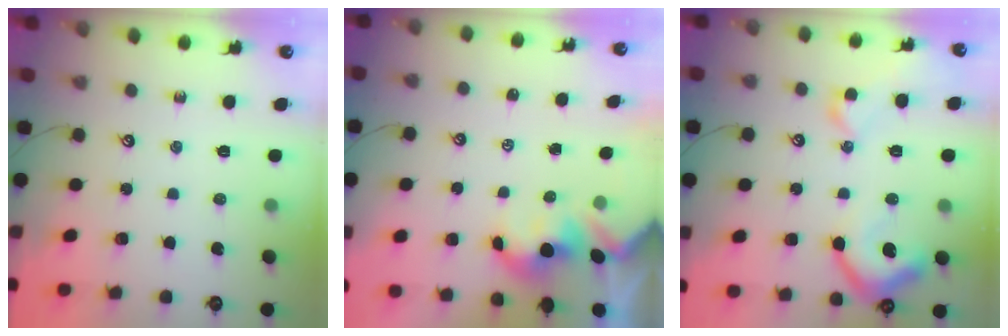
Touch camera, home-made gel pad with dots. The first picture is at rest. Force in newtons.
{"total": 1.8, "press": 1.8, "slide": 0.2}
{"total": 13.4, "press": 13.3, "slide": 1.6}